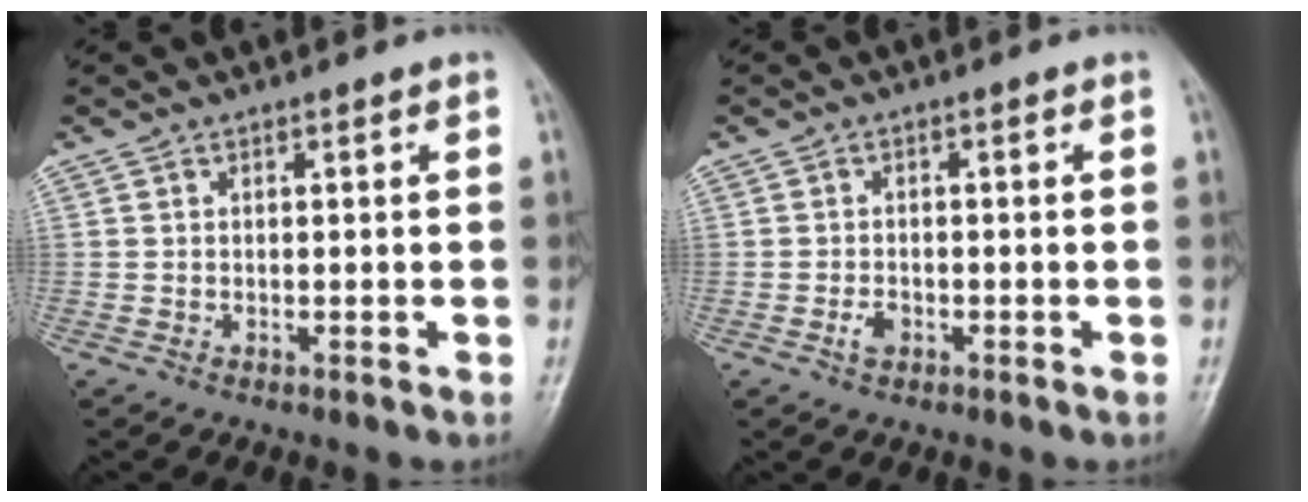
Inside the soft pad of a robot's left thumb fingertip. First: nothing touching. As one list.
[{"total": 1.9, "force": [-0.9, 1.3, 1.2], "torque": [-0.019, 0.003, -0.017]}]